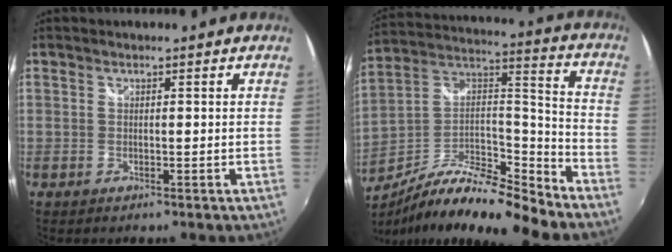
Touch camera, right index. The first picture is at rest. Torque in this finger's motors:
{"motor_torque": [0.17, -0.16, 0.17, 0.06]}